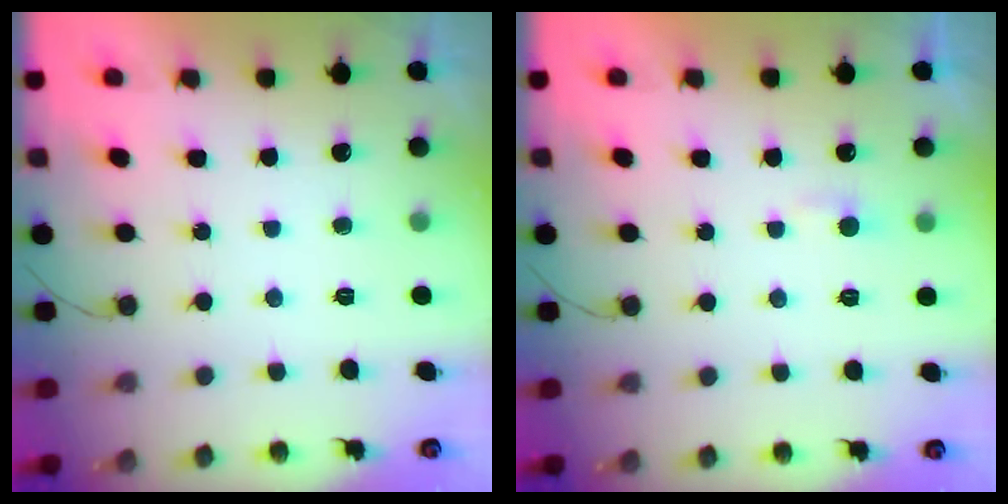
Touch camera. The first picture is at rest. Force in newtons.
{"total": 2.7, "press": 2.7, "slide": 0.3}